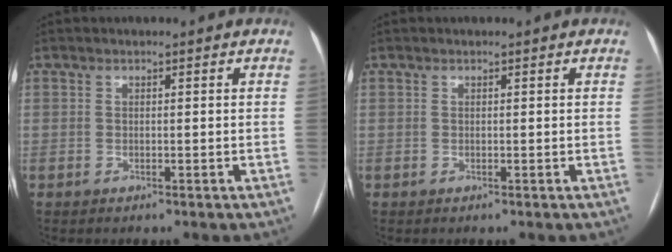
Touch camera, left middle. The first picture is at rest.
{"total": 0.0}